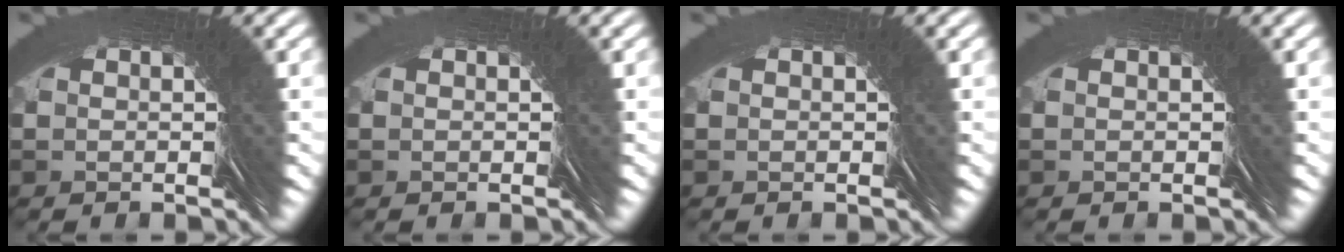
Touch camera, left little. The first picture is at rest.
{"total": 0.0}
{"total": 0.0}
{"total": 0.0}